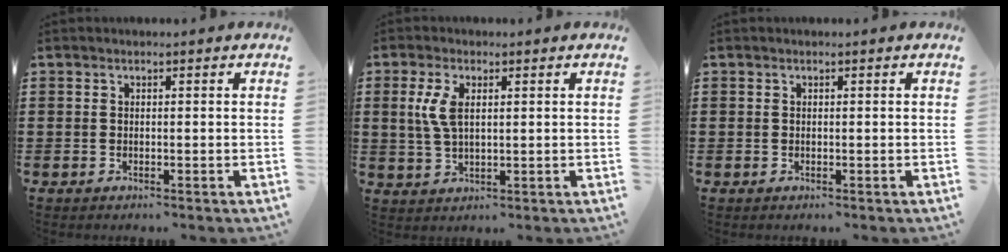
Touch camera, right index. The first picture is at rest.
{"total": 4.9, "force": [1.2, 2.2, 4.2], "torque": [-0.105, 0.002, 0.015]}
{"total": 0.0}